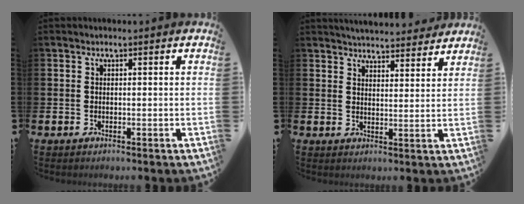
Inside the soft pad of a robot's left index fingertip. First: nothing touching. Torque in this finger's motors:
{"motor_torque": [1.09, -1.05, 0.21, 0.10]}